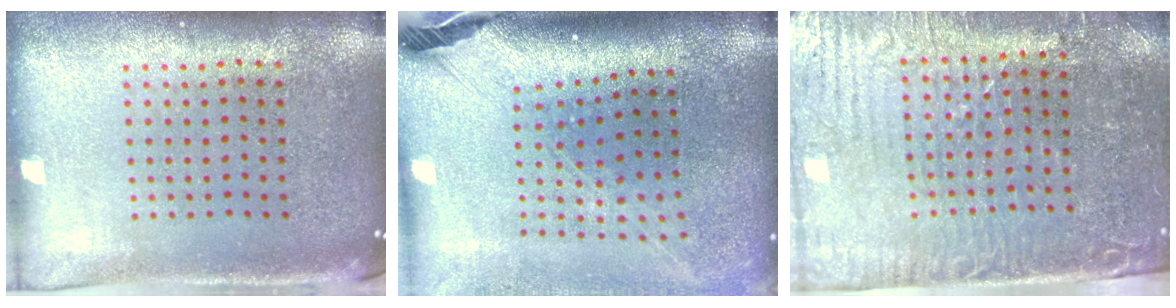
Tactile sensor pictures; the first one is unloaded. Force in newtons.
{"total": 2.7, "press": 2.0, "slide": 1.9}
{"total": 3.8, "press": 3.5, "slide": 1.5}